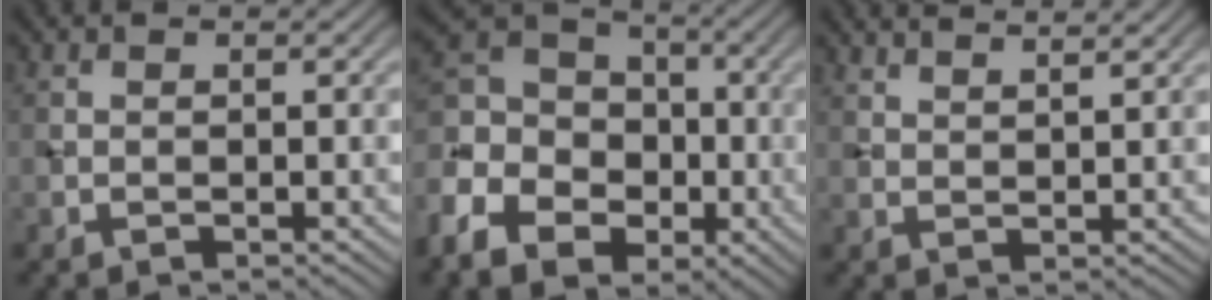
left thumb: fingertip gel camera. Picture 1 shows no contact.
{"total": 12.8, "force": [-5.0, 9.7, 6.8], "torque": [-0.174, -0.036, -0.102]}
{"total": 4.3, "force": [3.6, 0.8, 2.3], "torque": [-0.020, 0.003, 0.051]}